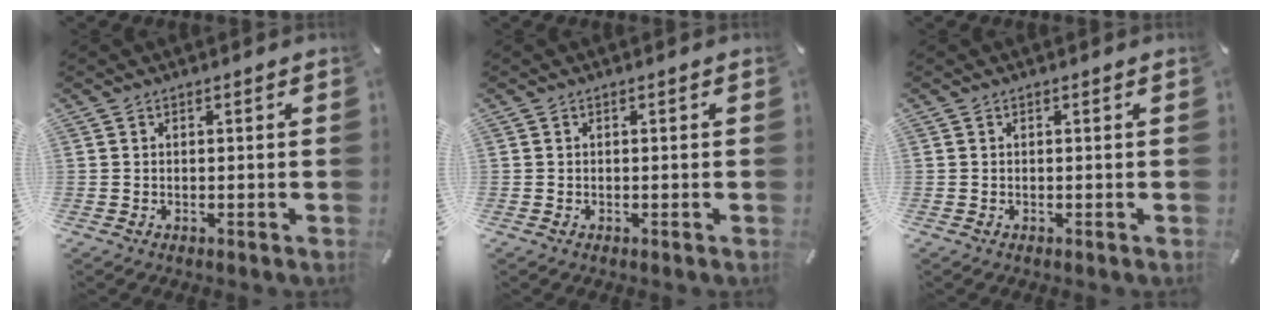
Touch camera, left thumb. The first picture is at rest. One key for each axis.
{"total": 0.0}
{"total": 0.0}